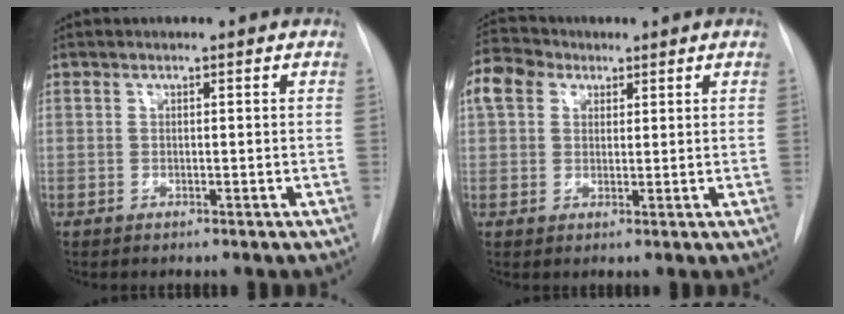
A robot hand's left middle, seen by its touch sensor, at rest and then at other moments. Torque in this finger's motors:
{"motor_torque": [0.36, -0.36, 0.79, 0.17]}